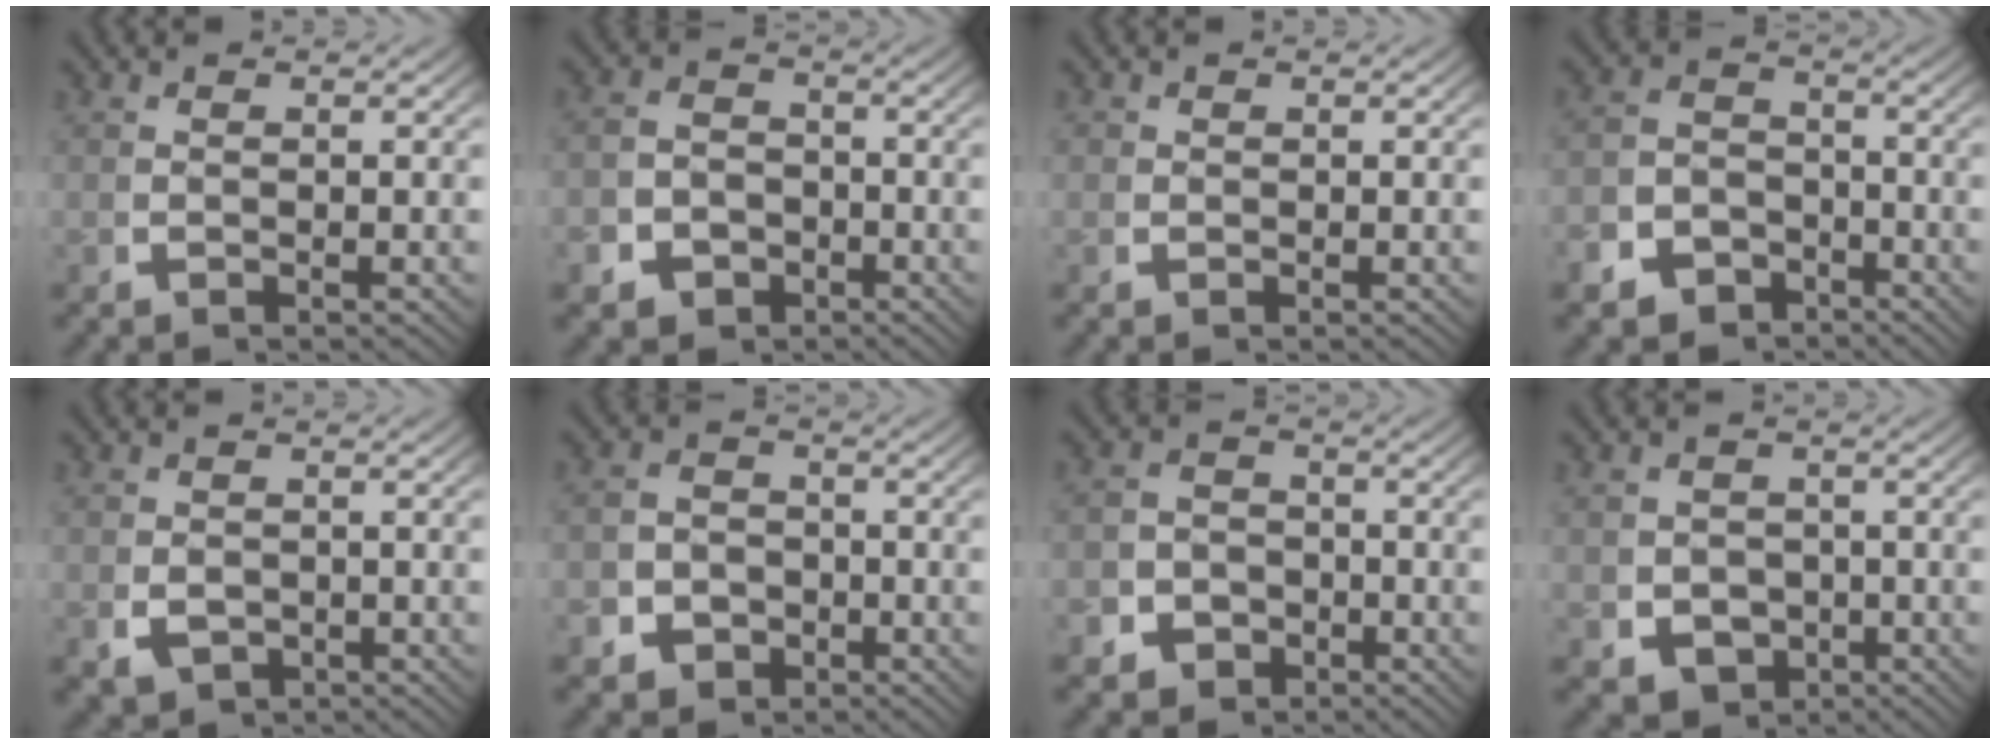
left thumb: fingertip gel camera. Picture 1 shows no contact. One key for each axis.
{"total": 5.4, "fx": -2.6, "fy": 4.4, "fz": 1.7, "tx": -0.027, "ty": -0.022, "tz": -0.040}
{"total": 0.8, "fx": 0.2, "fy": 0.8, "fz": 0.2, "tx": -0.004, "ty": -0.006, "tz": 0.004}
{"total": 7.3, "fx": -4.4, "fy": 5.6, "fz": 1.9, "tx": -0.013, "ty": -0.030, "tz": -0.073}
{"total": 3.2, "fx": -1.1, "fy": 2.5, "fz": 1.6, "tx": -0.033, "ty": -0.019, "tz": -0.010}
{"total": 5.7, "fx": -2.4, "fy": 4.8, "fz": 2.0, "tx": -0.031, "ty": -0.023, "tz": -0.035}
{"total": 6.2, "fx": -2.9, "fy": 5.2, "fz": 1.8, "tx": -0.023, "ty": -0.024, "tz": -0.047}
{"total": 6.2, "fx": -2.5, "fy": 5.2, "fz": 2.2, "tx": -0.037, "ty": -0.033, "tz": -0.032}